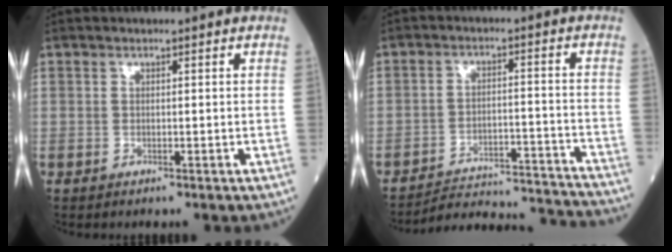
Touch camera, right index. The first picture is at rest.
{"total": 6.2, "force": [-6.1, 1.1, 0.0], "torque": [0.006, 0.009, -0.069]}